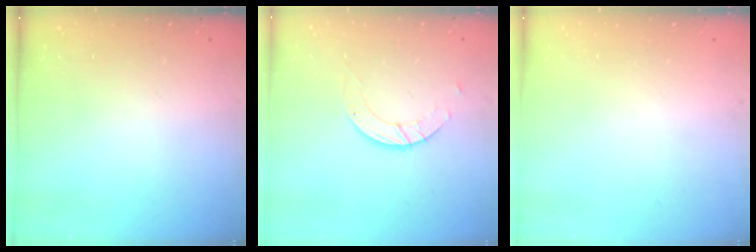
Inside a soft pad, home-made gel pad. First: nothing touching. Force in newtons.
{"total": 3.0, "press": 3.0, "slide": 0.3}
{"total": 0.0}